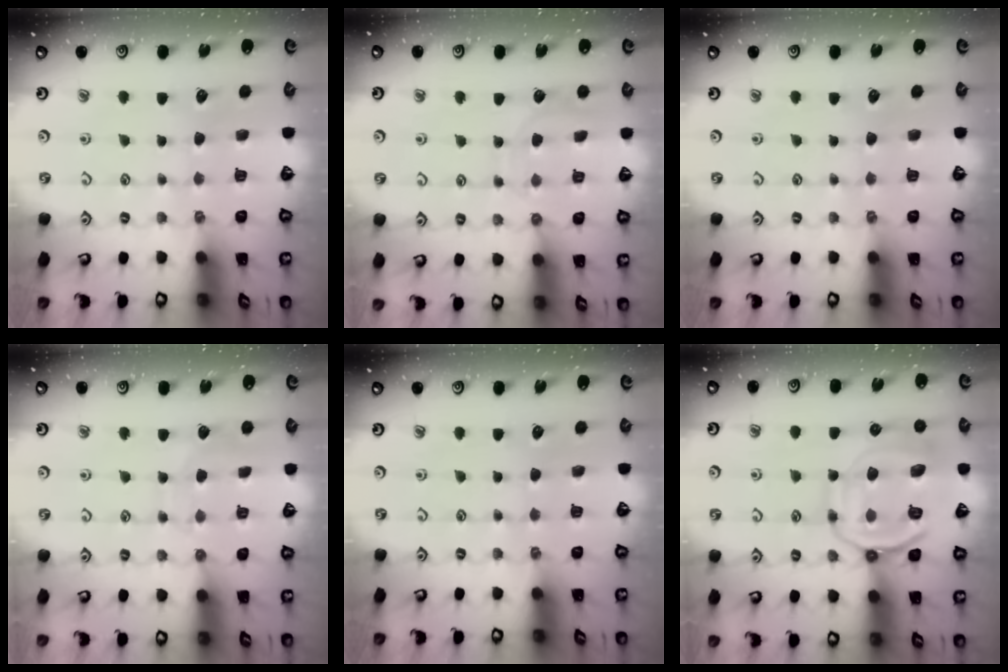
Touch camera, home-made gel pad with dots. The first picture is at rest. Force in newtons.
{"total": 6.3, "press": 6.3, "slide": 0.6}
{"total": 0.0}
{"total": 6.0, "press": 6.0, "slide": 0.6}
{"total": 0.0}
{"total": 13.3, "press": 13.2, "slide": 1.3}